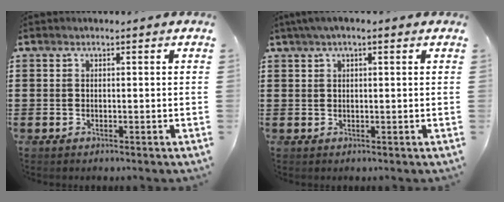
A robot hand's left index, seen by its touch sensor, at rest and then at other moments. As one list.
[{"total": 1.8, "force": [0.8, 0.2, 1.6], "torque": [-0.031, 0.002, 0.013]}]